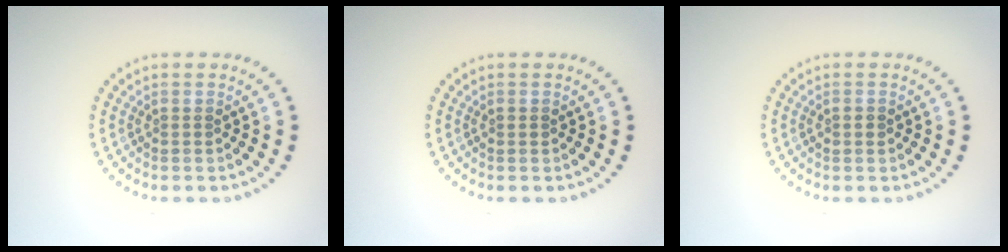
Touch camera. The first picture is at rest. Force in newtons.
{"total": 0.5, "press": 0.5, "slide": 0.1}
{"total": 1.3, "press": 1.2, "slide": 0.3}